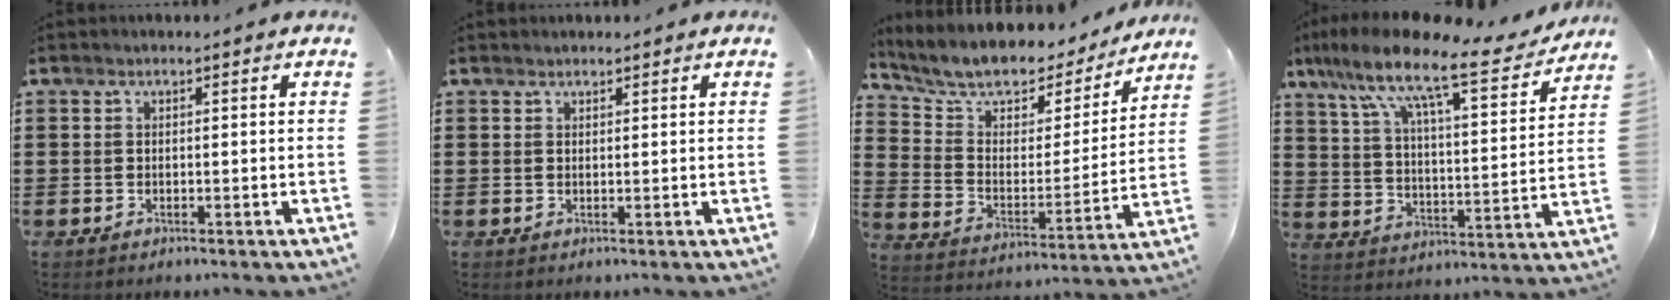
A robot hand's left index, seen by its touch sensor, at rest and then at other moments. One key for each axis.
{"total": 0.9, "fx": 0.9, "fy": 0.2, "fz": 0.1, "tx": -0.003, "ty": 0.000, "tz": 0.018}
{"total": 7.0, "fx": 6.0, "fy": 3.2, "fz": 1.7, "tx": -0.066, "ty": -0.048, "tz": 0.099}
{"total": 12.4, "fx": 9.6, "fy": 1.6, "fz": 7.6, "tx": -0.167, "ty": -0.058, "tz": 0.153}